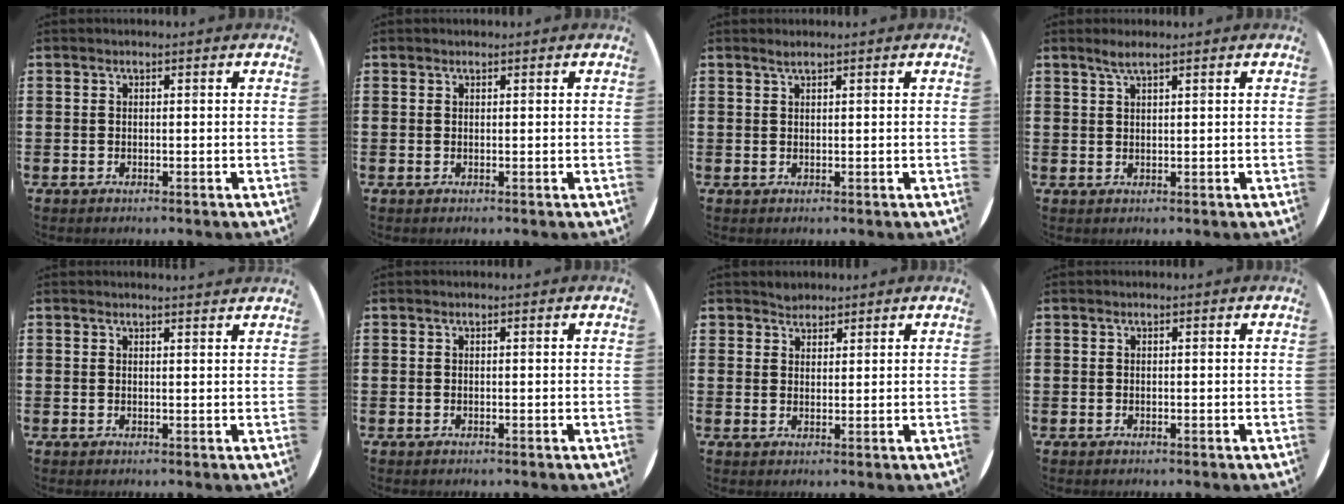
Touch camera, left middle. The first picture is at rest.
{"total": 0.0}
{"total": 0.8, "force": [0.7, -0.1, 0.5], "torque": [-0.008, 0.002, 0.012]}
{"total": 2.0, "force": [1.4, 0.1, 1.4], "torque": [-0.027, 0.003, 0.025]}
{"total": 1.1, "force": [1.1, -0.2, 0.0], "torque": [0.002, -0.001, 0.021]}
{"total": 0.0}
{"total": 2.0, "force": [1.9, 0.7, -0.2], "torque": [0.010, 0.001, 0.036]}
{"total": 0.0}